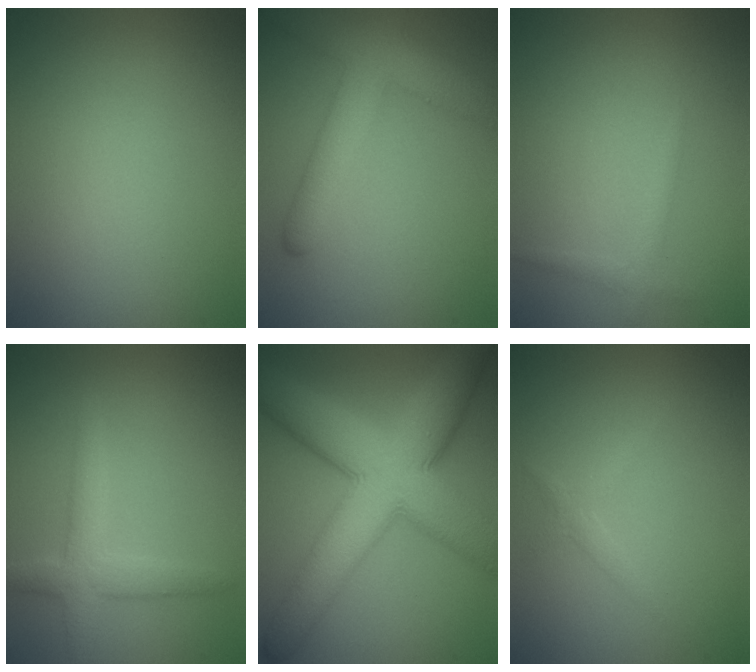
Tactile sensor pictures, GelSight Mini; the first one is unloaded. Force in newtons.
{"total": 6.1, "press": 6.0, "slide": 0.3}
{"total": 1.1, "press": 1.1, "slide": 0.1}
{"total": 3.2, "press": 3.2, "slide": 0.2}
{"total": 12.5, "press": 12.5, "slide": 0.1}
{"total": 1.1, "press": 1.1, "slide": 0.0}